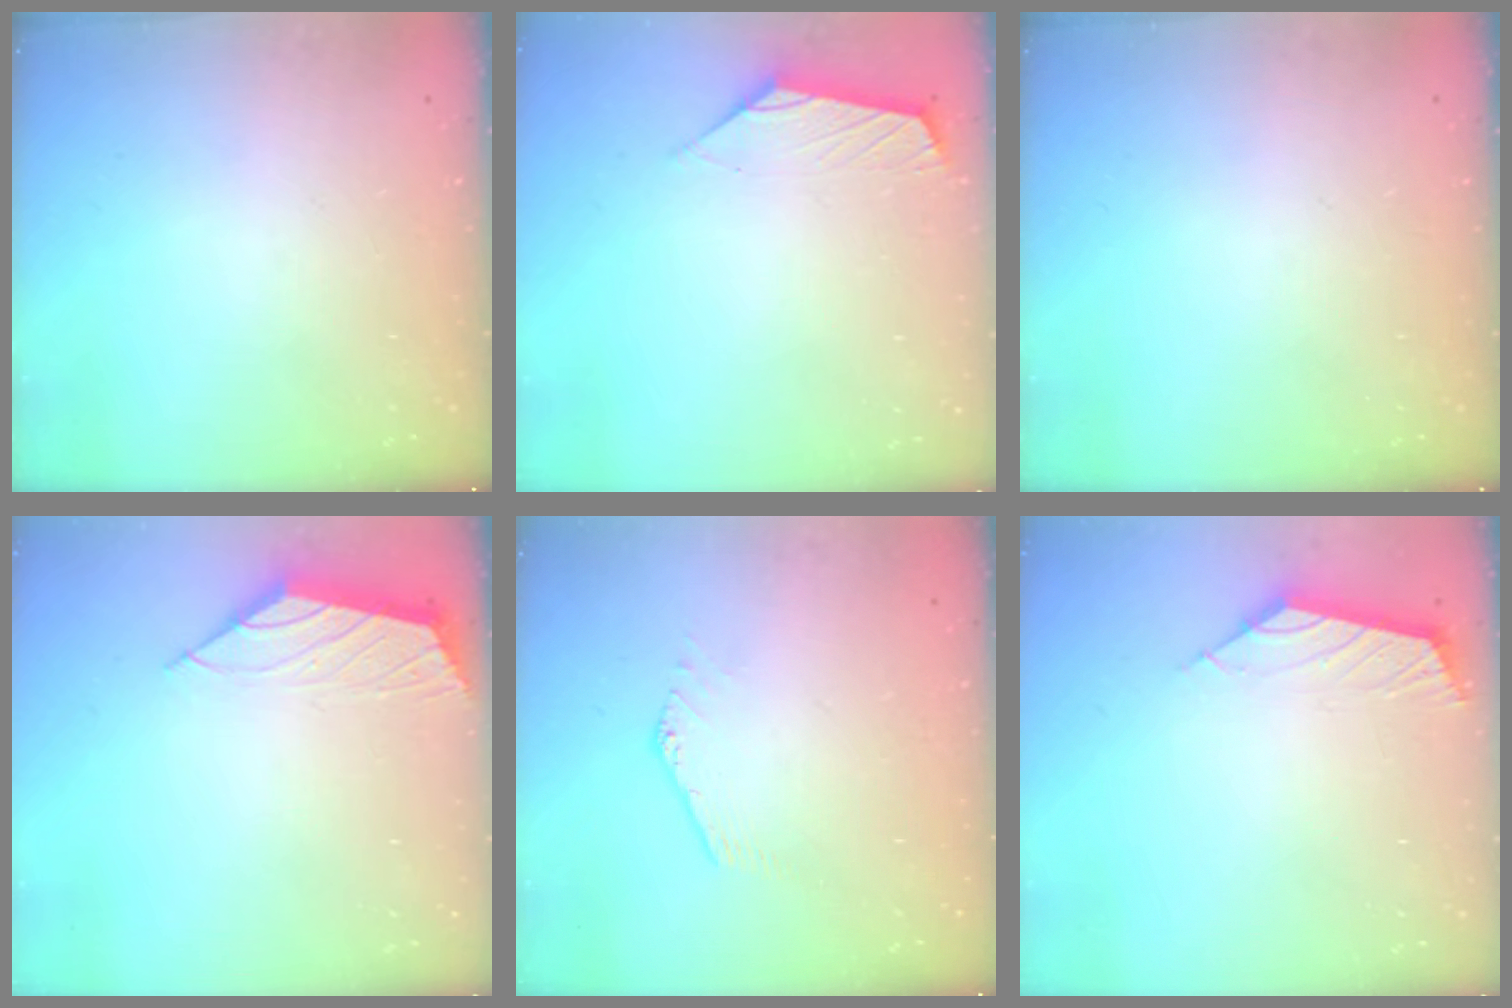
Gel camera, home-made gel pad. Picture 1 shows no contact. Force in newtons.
{"total": 1.5, "press": 1.5, "slide": 0.3}
{"total": 0.0}
{"total": 2.3, "press": 2.2, "slide": 0.4}
{"total": 0.0}
{"total": 2.8, "press": 2.7, "slide": 0.7}